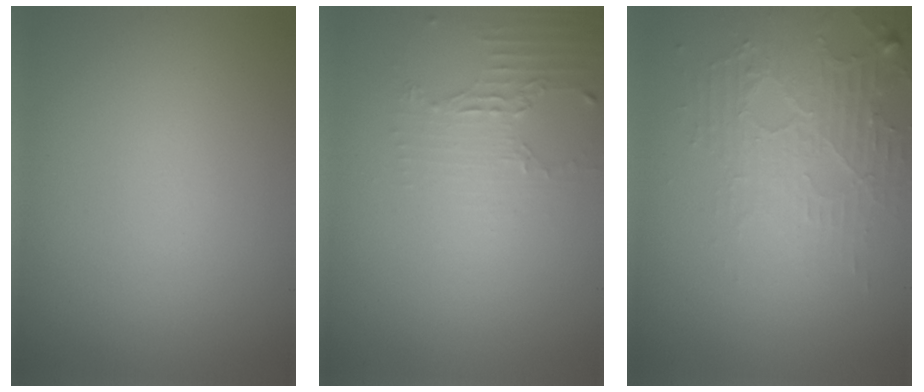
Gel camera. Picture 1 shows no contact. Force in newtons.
{"total": 1.9, "press": 1.4, "slide": 1.3}
{"total": 3.8, "press": 3.3, "slide": 1.9}